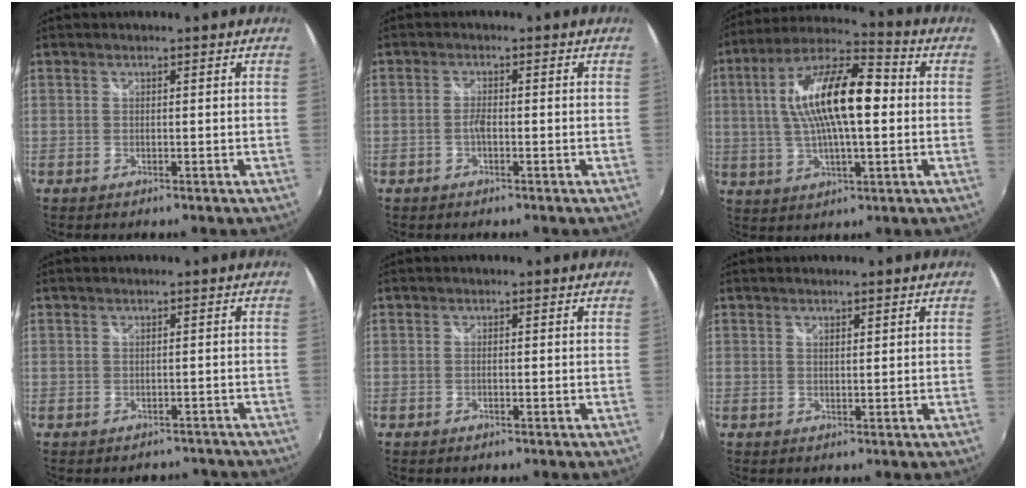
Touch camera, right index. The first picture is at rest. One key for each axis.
{"total": 1.6, "fx": -0.6, "fy": 0.4, "fz": 1.5, "tx": -0.031, "ty": 0.002, "tz": -0.013}
{"total": 17.5, "fx": 1.7, "fy": 5.8, "fz": 16.5, "tx": -0.302, "ty": 0.019, "tz": 0.020}
{"total": 3.9, "fx": -3.3, "fy": 2.2, "fz": 0.5, "tx": 0.000, "ty": 0.006, "tz": -0.034}
{"total": 0.7, "fx": -0.2, "fy": 0.0, "fz": 0.7, "tx": -0.013, "ty": 0.001, "tz": -0.006}
{"total": 1.0, "fx": 0.8, "fy": 0.3, "fz": 0.5, "tx": -0.007, "ty": 0.000, "tz": 0.013}